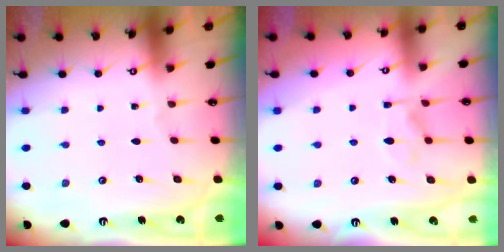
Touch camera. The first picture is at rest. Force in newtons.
{"total": 1.7, "press": 1.1, "slide": 1.3}